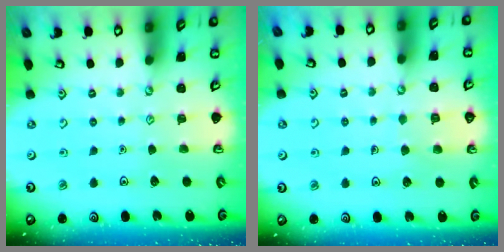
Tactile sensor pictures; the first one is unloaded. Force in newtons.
{"total": 6.0, "press": 6.0, "slide": 0.5}